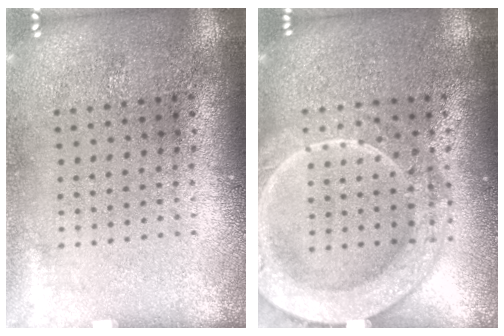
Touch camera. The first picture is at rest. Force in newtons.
{"total": 2.2, "press": 2.2, "slide": 0.3}